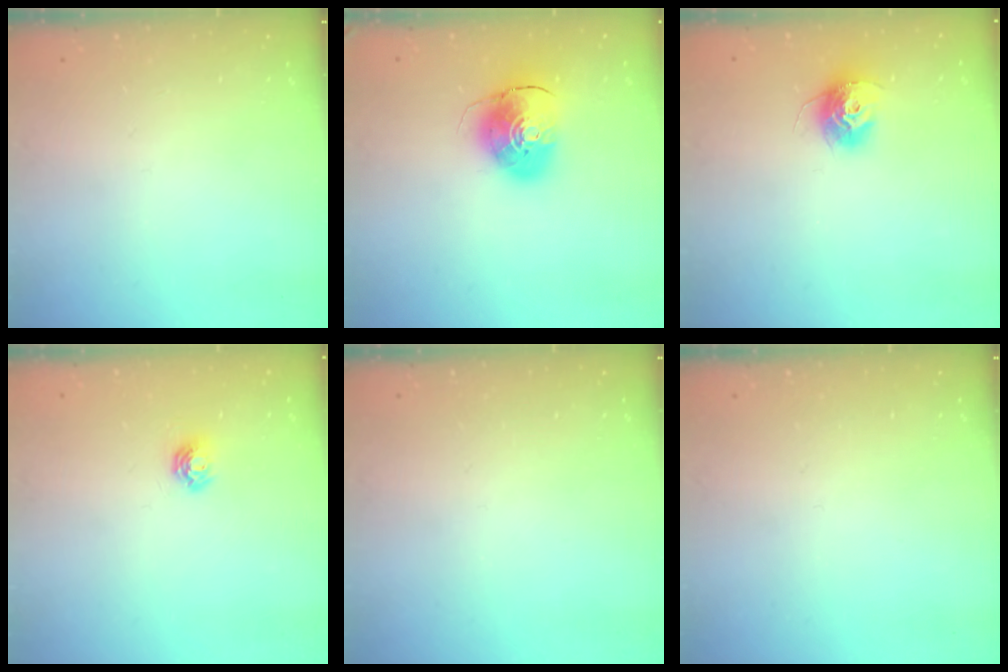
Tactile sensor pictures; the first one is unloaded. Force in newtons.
{"total": 9.8, "press": 9.7, "slide": 1.4}
{"total": 11.5, "press": 11.4, "slide": 0.8}
{"total": 5.1, "press": 5.1, "slide": 0.5}
{"total": 0.0}
{"total": 0.0}